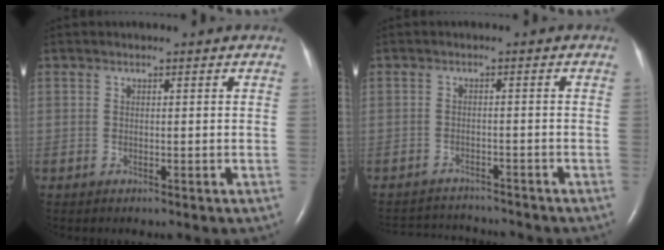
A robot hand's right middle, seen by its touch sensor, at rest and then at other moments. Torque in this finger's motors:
{"motor_torque": [-0.29, -0.19, -0.13, -0.02]}